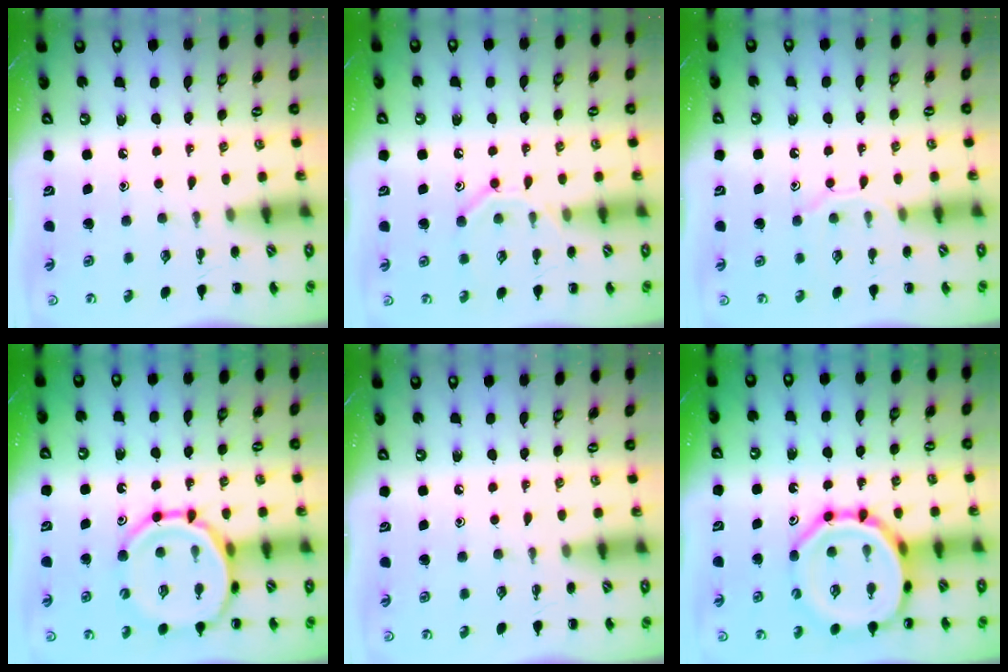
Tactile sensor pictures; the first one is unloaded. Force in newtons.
{"total": 9.8, "press": 9.8, "slide": 1.3}
{"total": 7.6, "press": 7.6, "slide": 0.7}
{"total": 14.7, "press": 14.3, "slide": 3.6}
{"total": 0.0}
{"total": 17.6, "press": 17.3, "slide": 3.1}